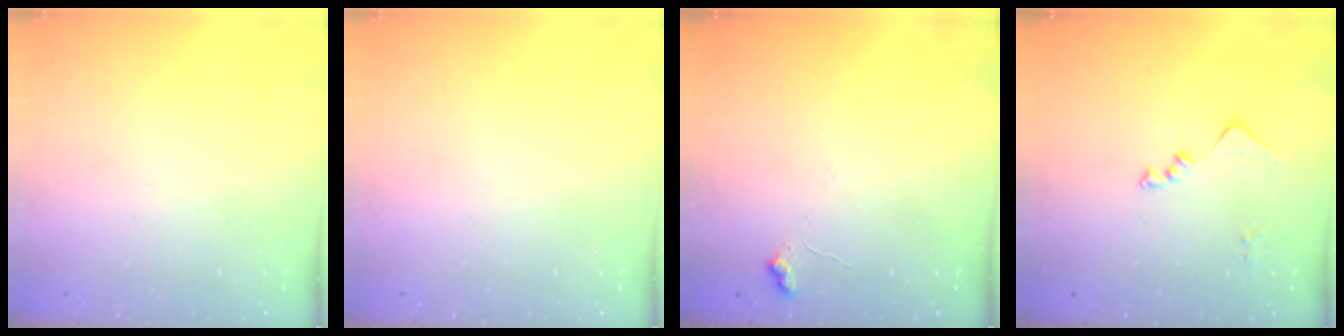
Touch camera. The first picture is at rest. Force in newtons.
{"total": 0.0}
{"total": 6.9, "press": 6.9, "slide": 0.7}
{"total": 9.6, "press": 9.6, "slide": 0.1}